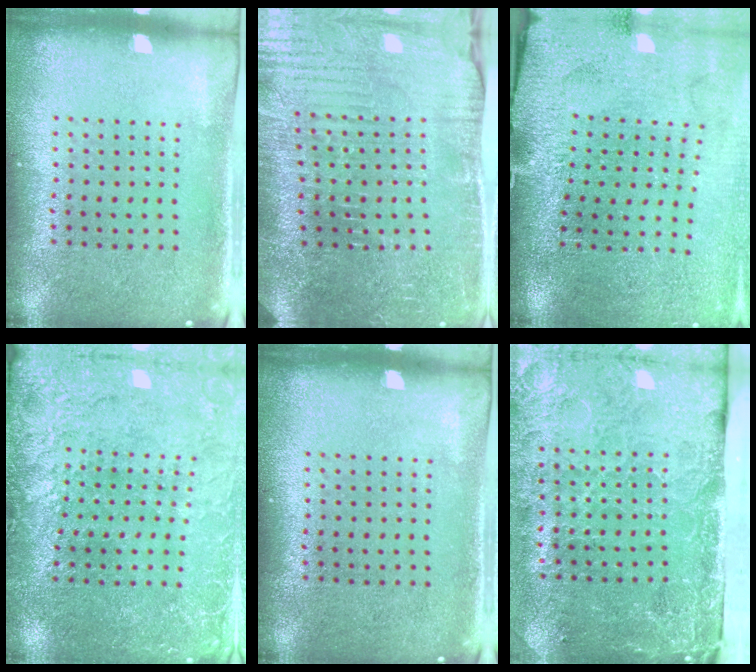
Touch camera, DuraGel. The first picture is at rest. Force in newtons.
{"total": 4.2, "press": 4.2, "slide": 0.4}
{"total": 3.1, "press": 2.9, "slide": 1.0}
{"total": 2.8, "press": 2.8, "slide": 0.1}
{"total": 0.0}
{"total": 4.6, "press": 3.7, "slide": 2.8}